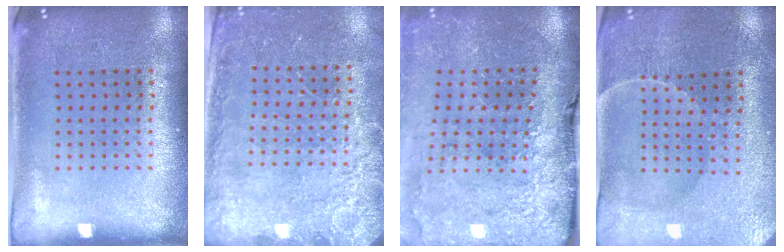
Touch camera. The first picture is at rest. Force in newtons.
{"total": 2.6, "press": 2.5, "slide": 0.5}
{"total": 3.5, "press": 3.1, "slide": 1.8}
{"total": 1.0, "press": 0.9, "slide": 0.3}